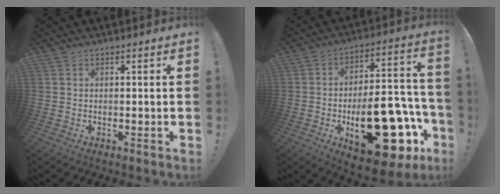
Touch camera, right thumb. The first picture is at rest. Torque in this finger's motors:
{"motor_torque": [2.28, 2.73, 1.51, -1.26, 0.65]}